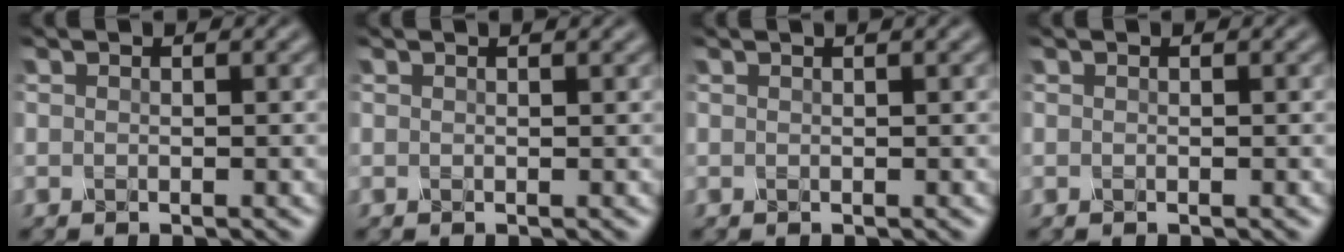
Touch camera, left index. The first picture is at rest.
{"total": 0.9, "force": [0.7, 0.2, 0.5], "torque": [-0.009, 0.000, 0.006]}
{"total": 1.2, "force": [0.7, 0.3, 0.8], "torque": [-0.012, 0.000, 0.005]}
{"total": 0.0}